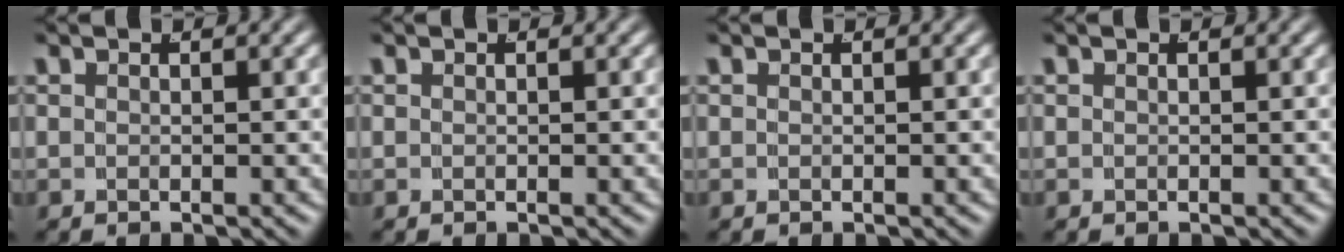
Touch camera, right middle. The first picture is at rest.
{"total": 0.0}
{"total": 0.0}
{"total": 0.0}